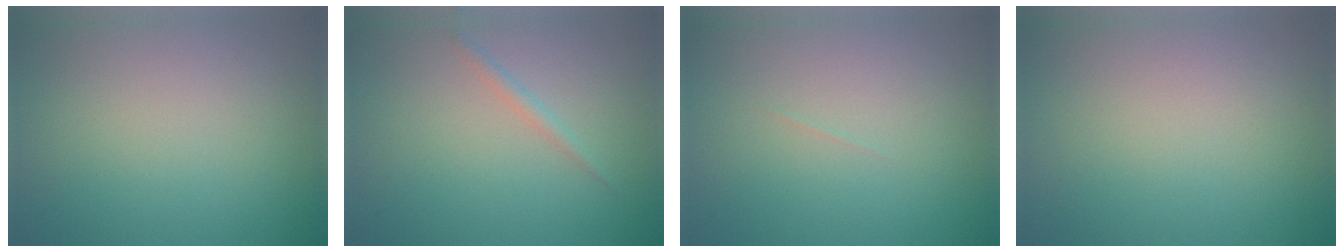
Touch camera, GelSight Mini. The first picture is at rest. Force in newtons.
{"total": 1.0, "press": 1.0, "slide": 0.1}
{"total": 0.0}
{"total": 0.0}